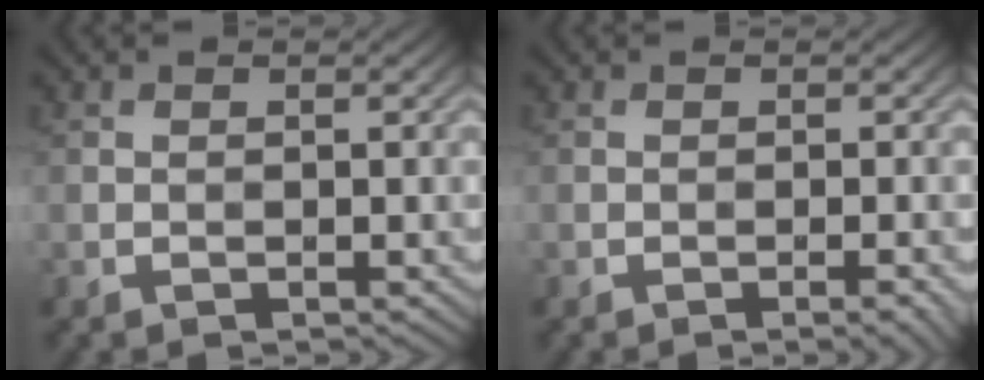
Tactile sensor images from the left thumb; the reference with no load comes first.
{"total": 1.7, "force": [-0.8, 0.3, 1.5], "torque": [-0.017, 0.003, -0.013]}